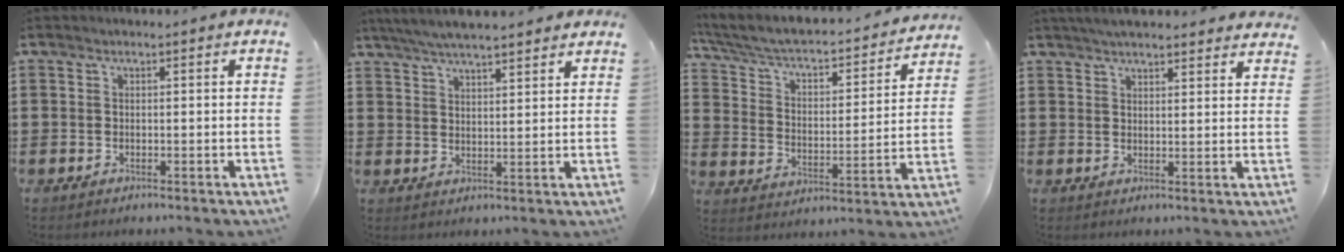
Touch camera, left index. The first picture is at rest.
{"total": 5.0, "force": [4.7, 0.2, 1.8], "torque": [-0.049, -0.013, 0.084]}
{"total": 4.0, "force": [3.2, 1.3, 2.1], "torque": [-0.058, -0.033, 0.044]}
{"total": 4.1, "force": [3.9, 0.2, 1.0], "torque": [-0.028, -0.008, 0.074]}